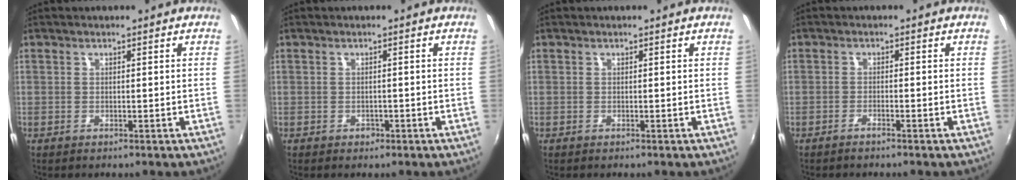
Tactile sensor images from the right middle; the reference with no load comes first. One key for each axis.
{"total": 1.3, "fx": -0.8, "fy": 0.9, "fz": 0.3, "tx": -0.006, "ty": -0.002, "tz": -0.011}
{"total": 0.0}
{"total": 1.4, "fx": -1.3, "fy": -0.1, "fz": 0.7, "tx": -0.019, "ty": -0.001, "tz": -0.027}